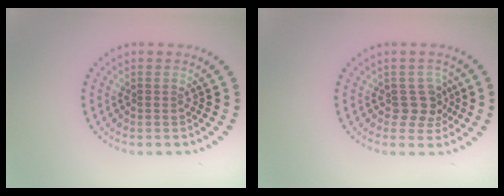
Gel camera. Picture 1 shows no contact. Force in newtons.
{"total": 2.4, "press": 2.1, "slide": 1.3}